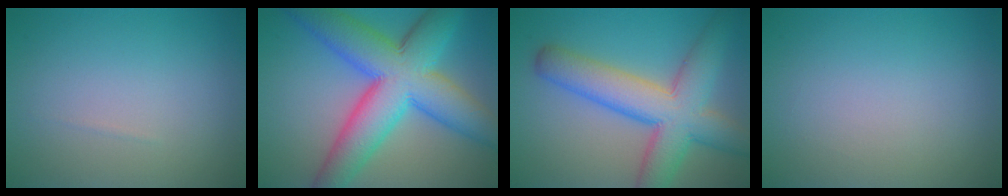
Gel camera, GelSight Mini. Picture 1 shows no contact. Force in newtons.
{"total": 11.9, "press": 11.9, "slide": 0.3}
{"total": 8.6, "press": 8.6, "slide": 0.3}
{"total": 0.0}